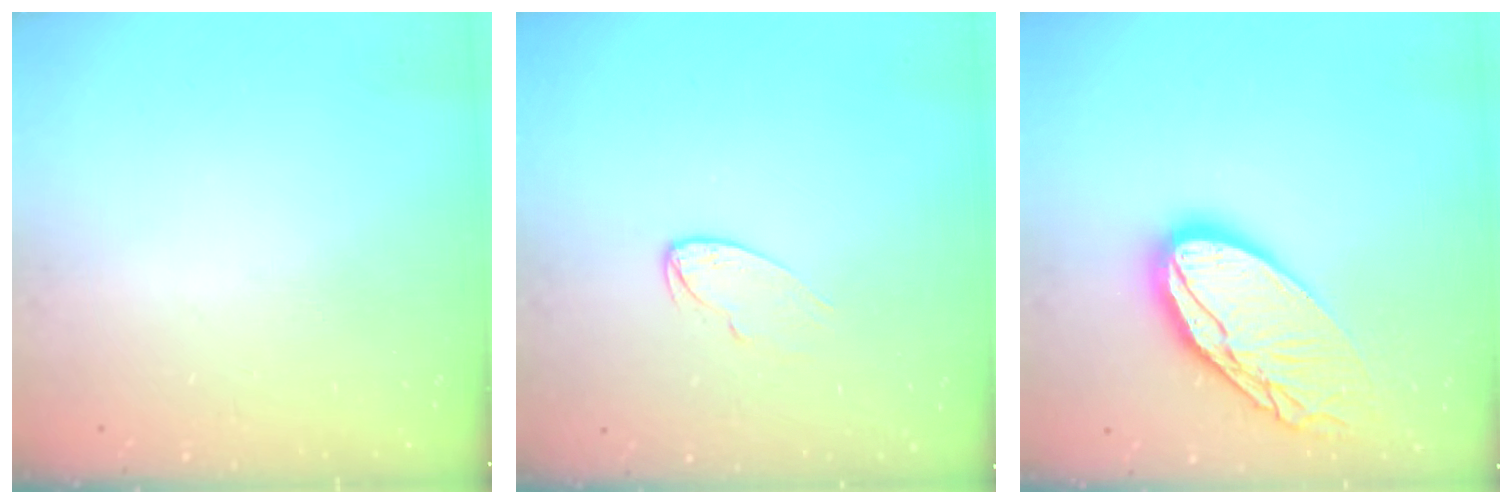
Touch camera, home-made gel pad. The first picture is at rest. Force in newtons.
{"total": 5.4, "press": 5.3, "slide": 0.6}
{"total": 18.1, "press": 18.0, "slide": 1.5}